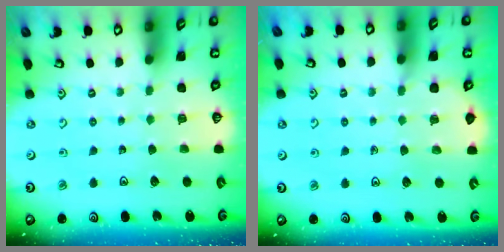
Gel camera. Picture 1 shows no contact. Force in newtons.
{"total": 4.1, "press": 4.1, "slide": 0.5}